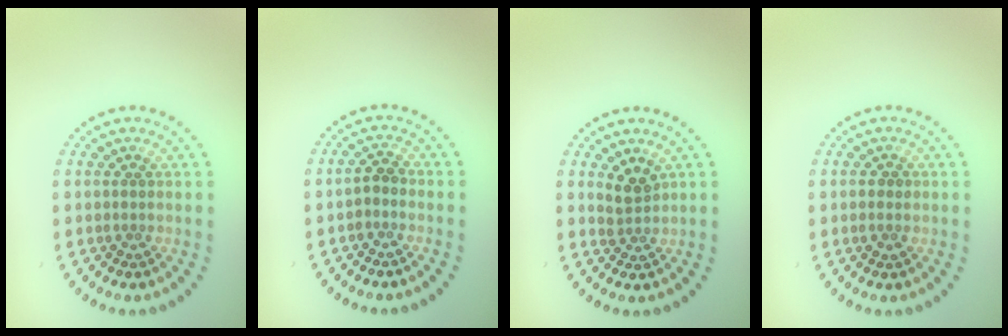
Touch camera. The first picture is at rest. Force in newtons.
{"total": 1.3, "press": 1.1, "slide": 0.6}
{"total": 2.0, "press": 1.6, "slide": 1.3}
{"total": 1.2, "press": 1.2, "slide": 0.2}